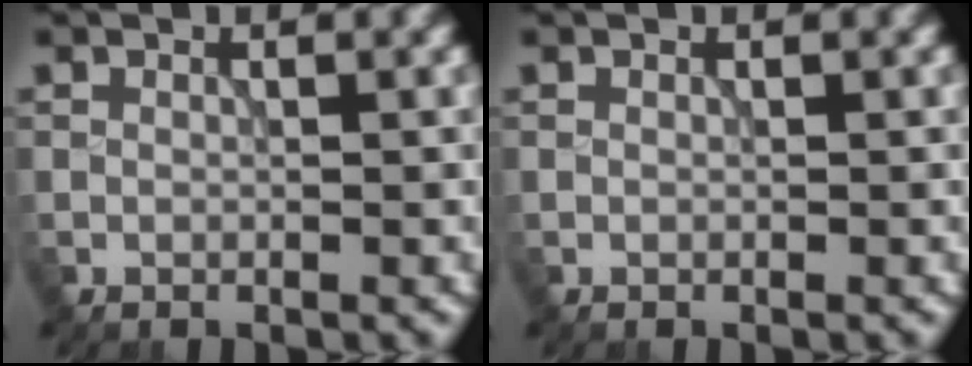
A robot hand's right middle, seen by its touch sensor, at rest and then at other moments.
{"total": 0.0}